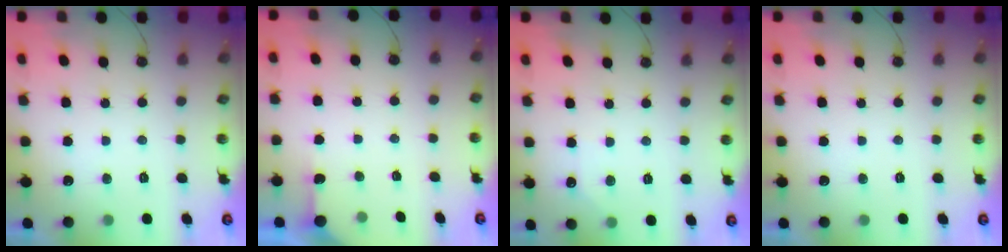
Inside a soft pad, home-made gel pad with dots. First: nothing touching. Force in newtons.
{"total": 2.4, "press": 2.4, "slide": 0.3}
{"total": 2.7, "press": 2.6, "slide": 0.4}
{"total": 0.0}